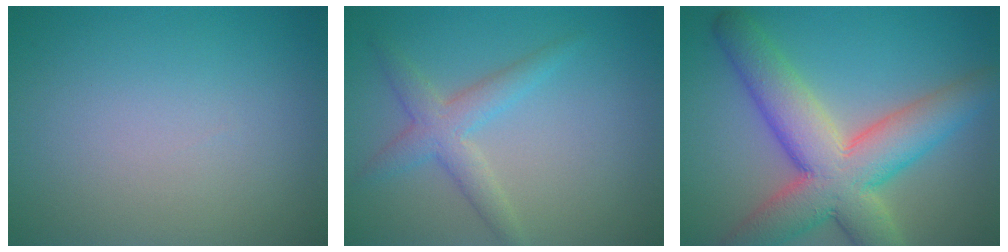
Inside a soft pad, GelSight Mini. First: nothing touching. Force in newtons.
{"total": 3.0, "press": 3.0, "slide": 0.1}
{"total": 9.8, "press": 9.8, "slide": 0.7}